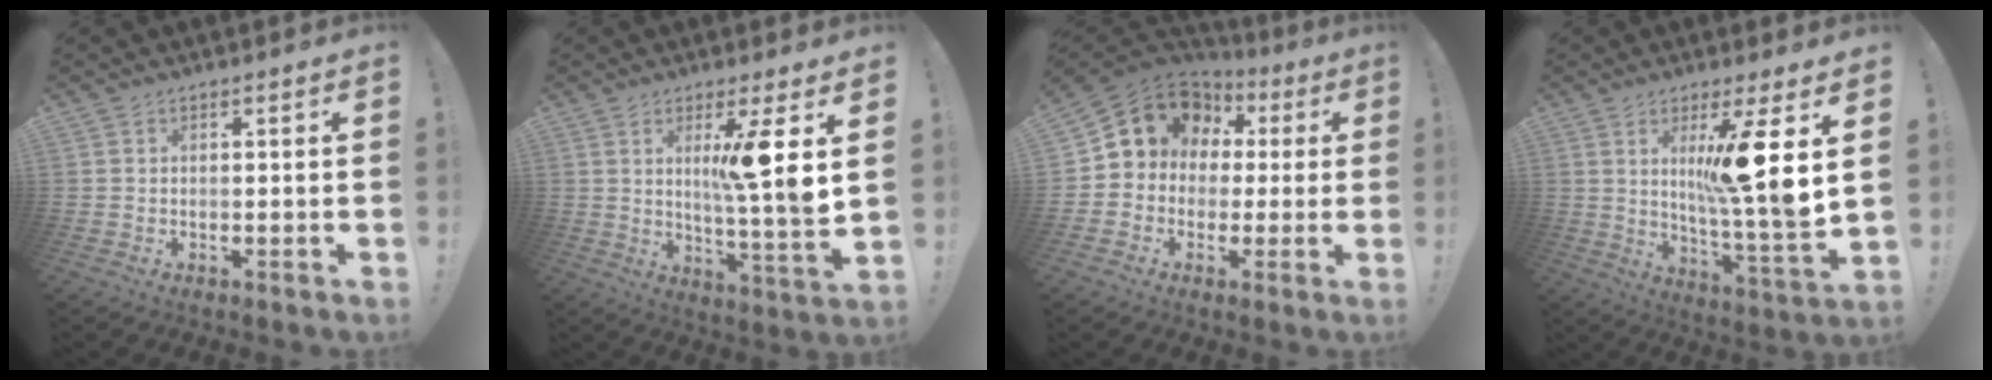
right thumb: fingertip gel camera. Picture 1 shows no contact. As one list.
[{"total": 11.4, "force": [3.8, -1.1, 10.7], "torque": [-0.161, -0.033, 0.042]}, {"total": 10.9, "force": [3.1, 9.6, 4.2], "torque": [-0.060, -0.017, 0.066]}, {"total": 14.4, "force": [4.8, -0.2, 13.6], "torque": [-0.207, -0.040, 0.053]}]